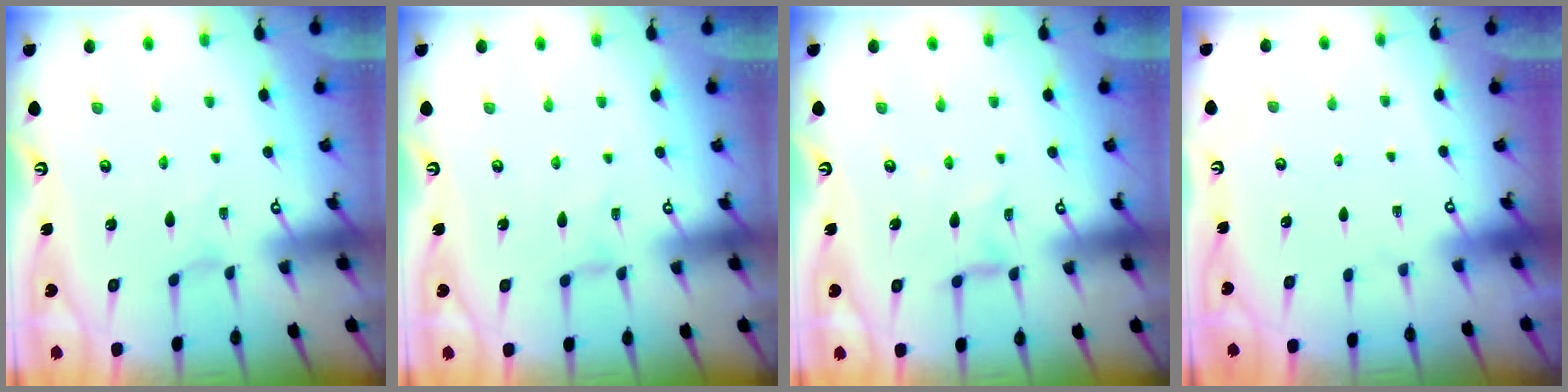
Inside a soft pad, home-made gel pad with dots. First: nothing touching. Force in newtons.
{"total": 0.0}
{"total": 1.3, "press": 1.3, "slide": 0.2}
{"total": 0.0}